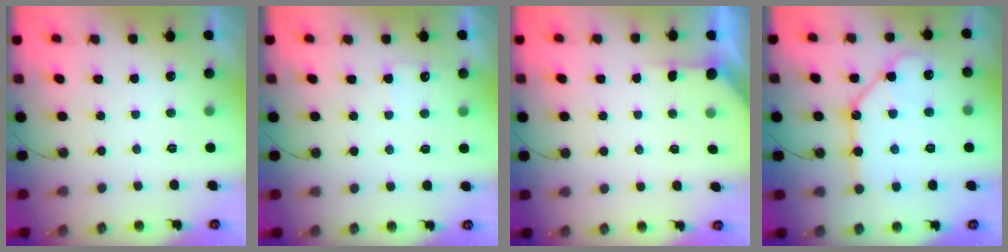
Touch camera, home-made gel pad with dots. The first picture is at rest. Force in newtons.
{"total": 4.6, "press": 4.5, "slide": 0.6}
{"total": 1.5, "press": 1.5, "slide": 0.2}
{"total": 14.6, "press": 14.5, "slide": 1.6}